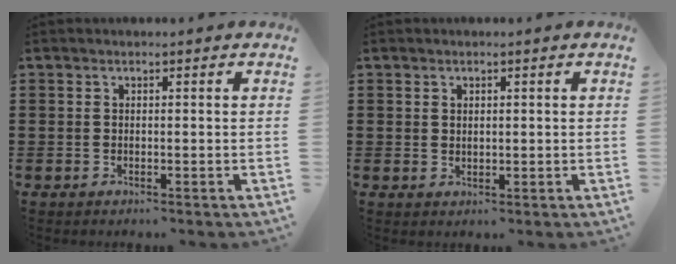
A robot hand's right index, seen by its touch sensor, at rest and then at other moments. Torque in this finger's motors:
{"motor_torque": [-0.56, 0.64, -0.03, -0.01]}